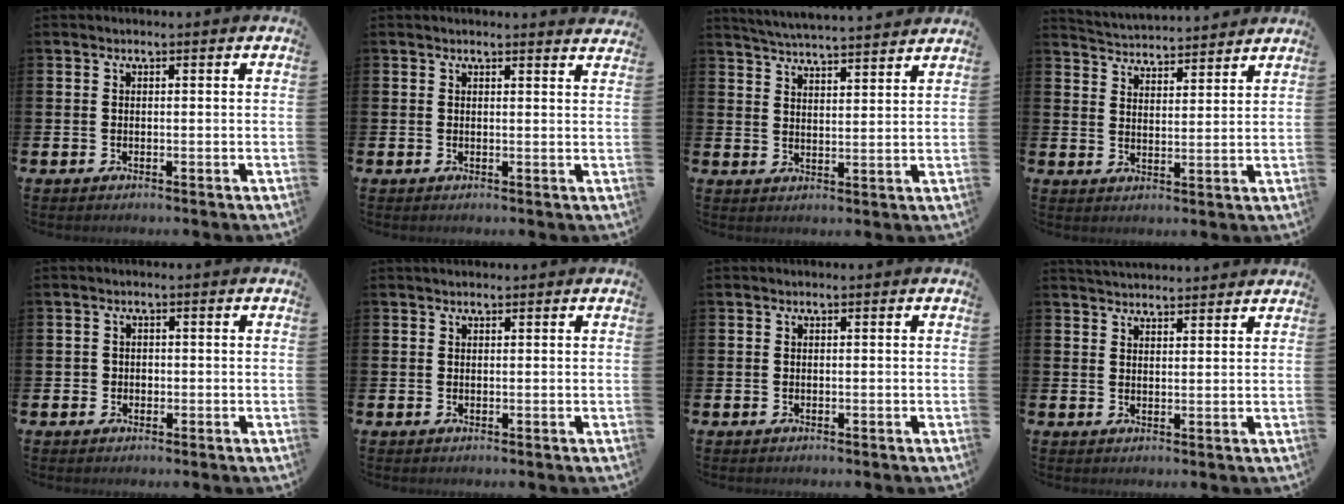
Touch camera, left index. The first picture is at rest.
{"total": 1.5, "force": [1.5, -0.1, 0.0], "torque": [0.015, -0.015, 0.024]}
{"total": 5.1, "force": [5.1, -0.2, 0.4], "torque": [-0.015, -0.041, 0.087]}
{"total": 4.5, "force": [4.4, 0.4, -0.4], "torque": [-0.001, -0.037, 0.076]}
{"total": 1.2, "force": [-0.2, 1.1, 0.2], "torque": [0.010, 0.001, -0.010]}
{"total": 0.7, "force": [0.7, 0.2, 0.1], "torque": [0.014, -0.004, 0.008]}
{"total": 0.0}
{"total": 3.3, "force": [3.2, 0.3, 0.1], "torque": [-0.002, -0.017, 0.059]}